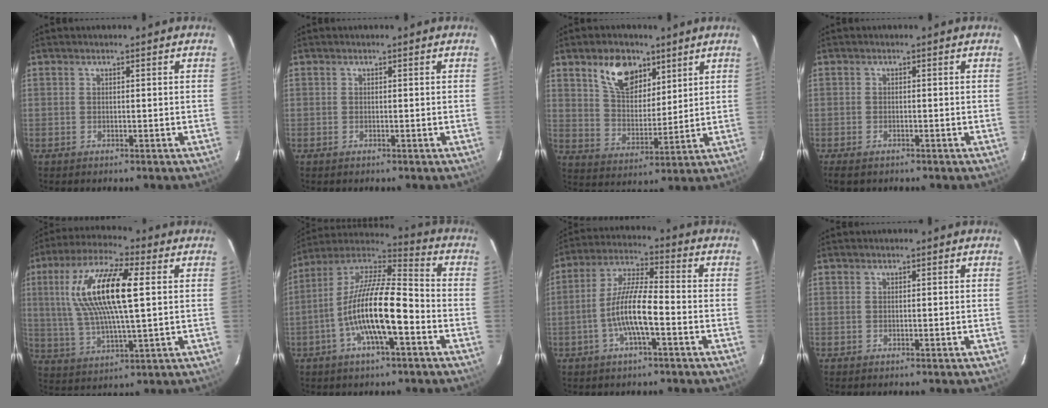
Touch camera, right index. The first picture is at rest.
{"total": 0.0}
{"total": 11.0, "force": [6.4, 6.3, 6.3], "torque": [-0.107, 0.013, 0.121]}
{"total": 3.1, "force": [-2.2, 1.5, 1.6], "torque": [-0.041, -0.009, -0.041]}
{"total": 17.0, "force": [3.7, 4.5, 16.0], "torque": [-0.310, 0.016, 0.070]}
{"total": 16.0, "force": [-5.3, 3.8, 14.6], "torque": [-0.273, -0.004, -0.106]}
{"total": 9.5, "force": [-3.4, 1.6, 8.8], "torque": [-0.183, 0.004, -0.064]}
{"total": 0.0}